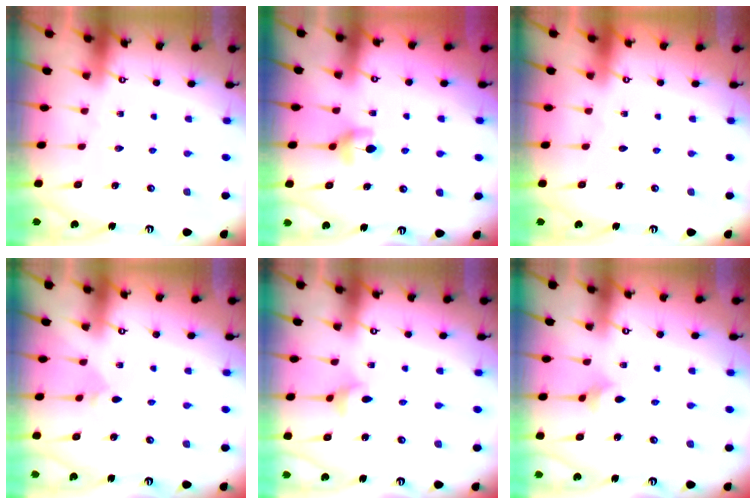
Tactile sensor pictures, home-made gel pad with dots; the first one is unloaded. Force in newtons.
{"total": 5.8, "press": 5.7, "slide": 0.9}
{"total": 0.0}
{"total": 1.7, "press": 1.6, "slide": 0.5}
{"total": 3.3, "press": 3.2, "slide": 0.5}
{"total": 3.3, "press": 3.2, "slide": 0.6}